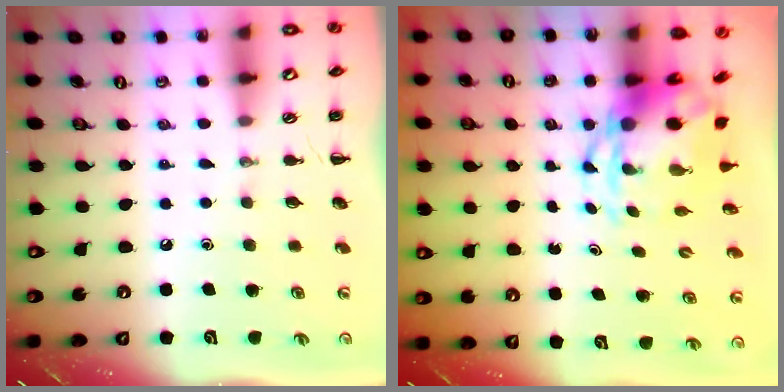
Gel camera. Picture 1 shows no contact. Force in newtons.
{"total": 5.9, "press": 5.6, "slide": 2.0}